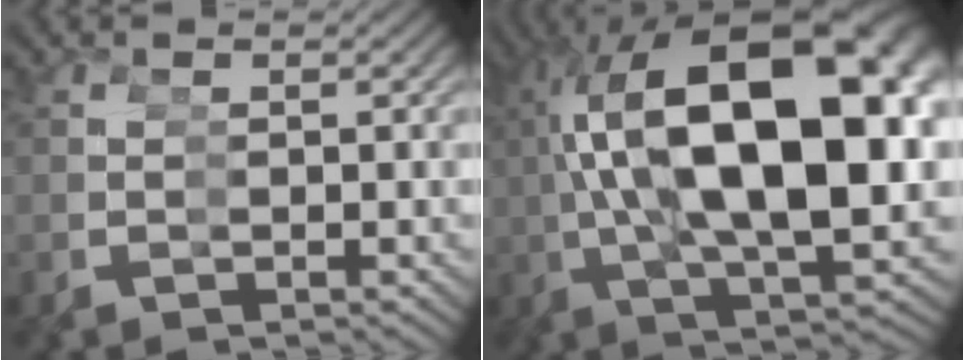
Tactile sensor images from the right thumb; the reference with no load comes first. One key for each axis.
{"total": 21.3, "fx": 1.4, "fy": 10.7, "fz": 18.4, "tx": -0.311, "ty": -0.025, "tz": 0.038}